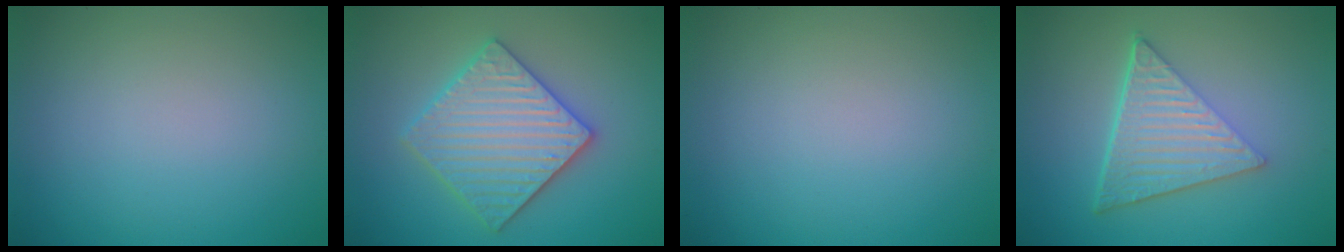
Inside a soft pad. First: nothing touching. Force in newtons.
{"total": 5.9, "press": 5.8, "slide": 1.0}
{"total": 0.0}
{"total": 6.8, "press": 4.5, "slide": 5.1}